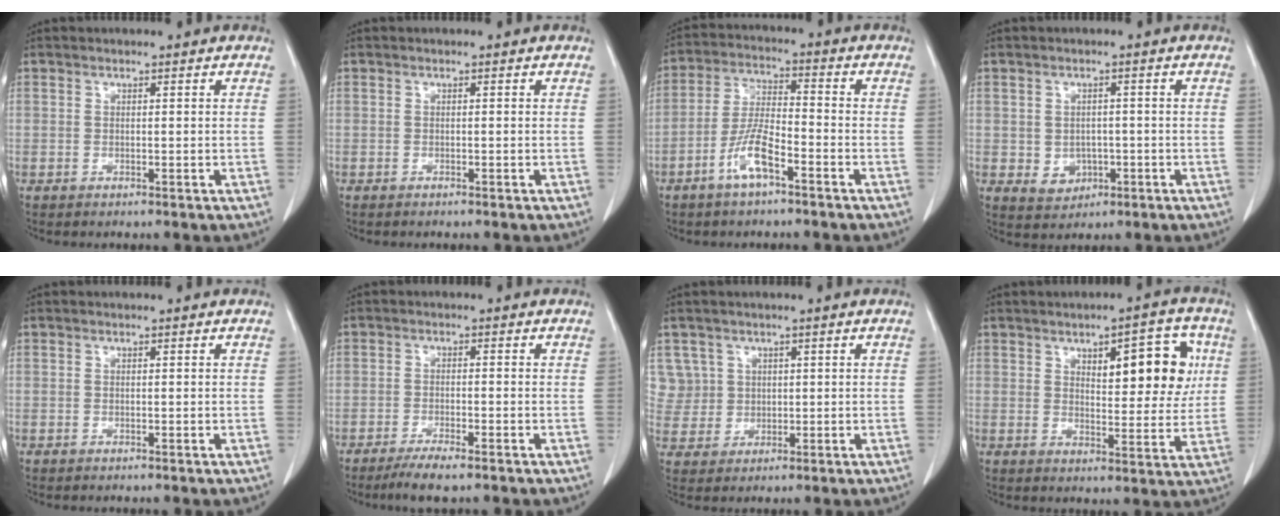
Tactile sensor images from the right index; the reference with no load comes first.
{"total": 0.5, "force": [-0.4, 0.1, 0.3], "torque": [-0.006, 0.000, -0.009]}
{"total": 7.4, "force": [-4.1, 1.6, 6.0], "torque": [-0.127, 0.002, -0.080]}
{"total": 3.9, "force": [-0.8, 3.4, 1.7], "torque": [-0.015, 0.003, 0.000]}
{"total": 0.0}
{"total": 4.6, "force": [-3.4, 0.4, 3.1], "torque": [-0.055, -0.010, -0.058]}
{"total": 5.6, "force": [2.3, 5.1, -0.3], "torque": [0.013, 0.012, 0.055]}
{"total": 10.8, "force": [3.7, 3.9, 9.4], "torque": [-0.119, 0.016, 0.053]}